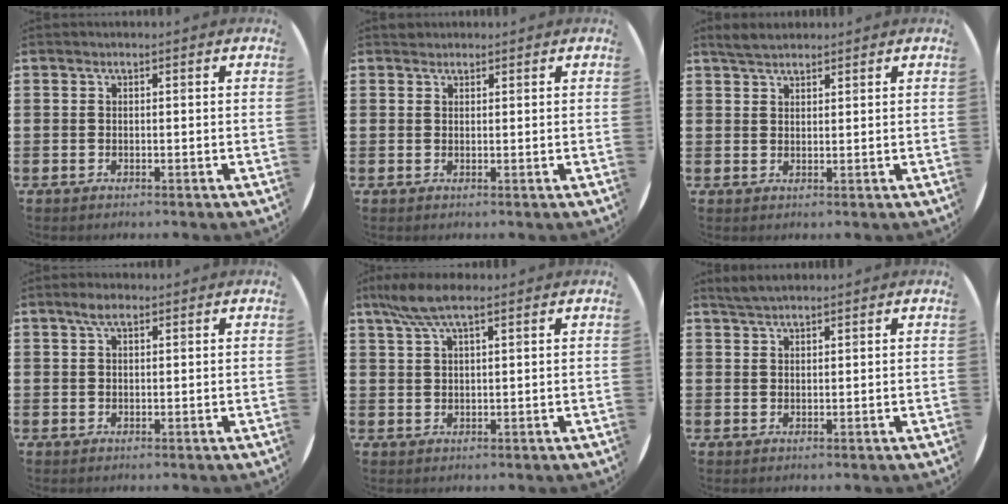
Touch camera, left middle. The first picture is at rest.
{"total": 0.8, "force": [0.8, 0.3, -0.1], "torque": [0.008, -0.001, 0.014]}
{"total": 2.8, "force": [2.5, 0.9, 0.9], "torque": [-0.016, 0.001, 0.046]}
{"total": 2.5, "force": [1.6, 1.0, 1.6], "torque": [-0.027, 0.003, 0.027]}
{"total": 5.3, "force": [3.6, 1.1, 3.7], "torque": [-0.081, 0.002, 0.064]}
{"total": 2.3, "force": [2.1, 0.4, 0.8], "torque": [-0.019, 0.005, 0.040]}